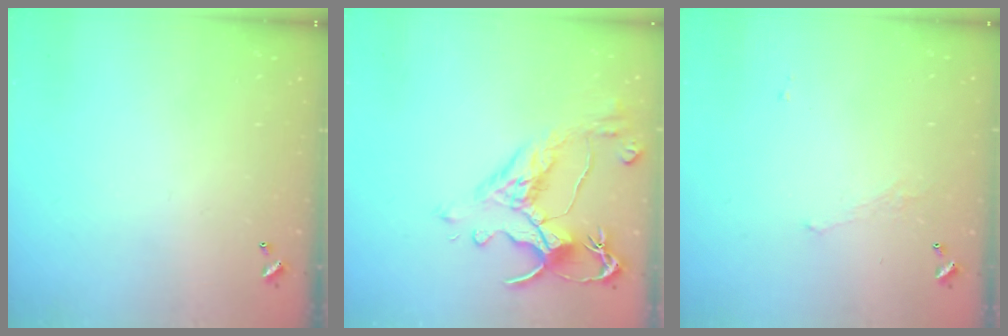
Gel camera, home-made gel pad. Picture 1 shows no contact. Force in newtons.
{"total": 4.5, "press": 4.2, "slide": 1.5}
{"total": 1.1, "press": 0.8, "slide": 0.7}